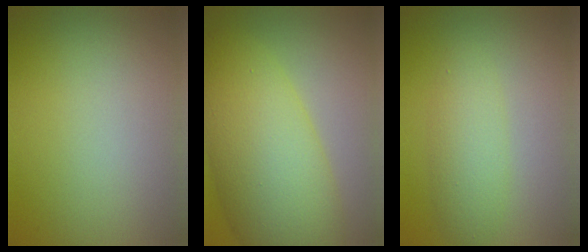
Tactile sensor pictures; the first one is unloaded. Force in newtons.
{"total": 9.9, "press": 9.9, "slide": 0.2}
{"total": 2.8, "press": 2.8, "slide": 0.1}